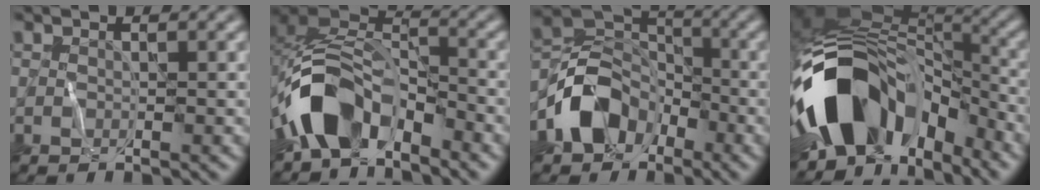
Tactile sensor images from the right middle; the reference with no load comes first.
{"total": 8.0, "force": [-4.7, 4.7, 4.4], "torque": [-0.067, 0.004, -0.094]}
{"total": 6.4, "force": [-3.4, 4.8, 2.7], "torque": [-0.036, 0.005, -0.073]}
{"total": 14.7, "force": [-5.1, 9.7, 9.8], "torque": [-0.191, 0.006, -0.094]}